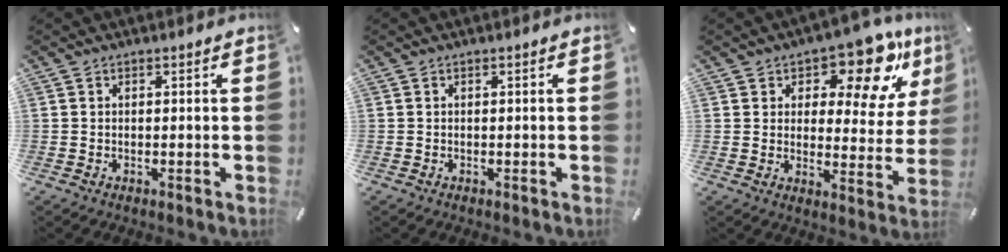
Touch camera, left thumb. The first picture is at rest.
{"total": 0.0}
{"total": 15.8, "force": [10.9, 7.1, 9.1], "torque": [-0.127, -0.070, 0.180]}